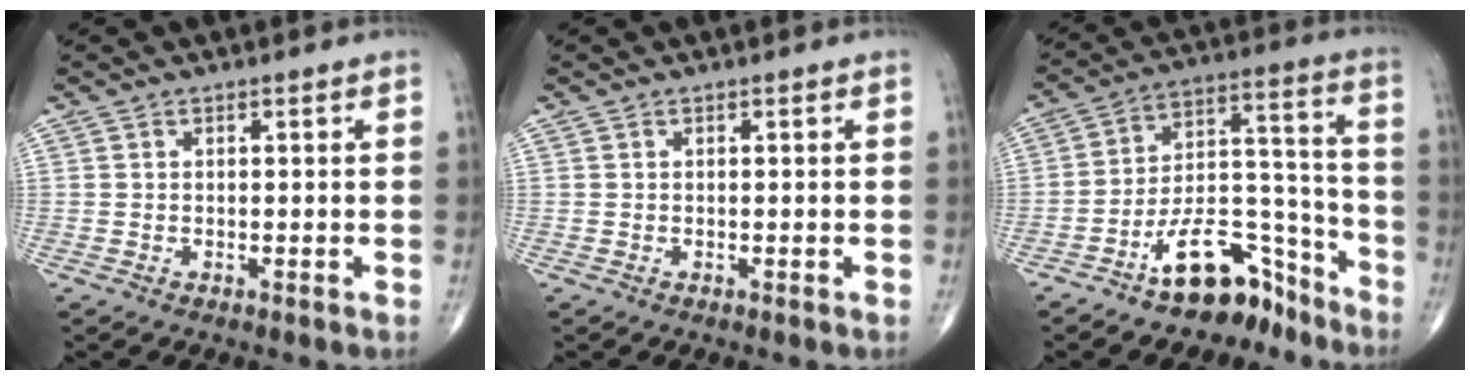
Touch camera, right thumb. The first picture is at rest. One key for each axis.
{"total": 0.0}
{"total": 13.9, "fx": -9.9, "fy": 6.6, "fz": 7.3, "tx": -0.089, "ty": 0.108, "tz": -0.167}